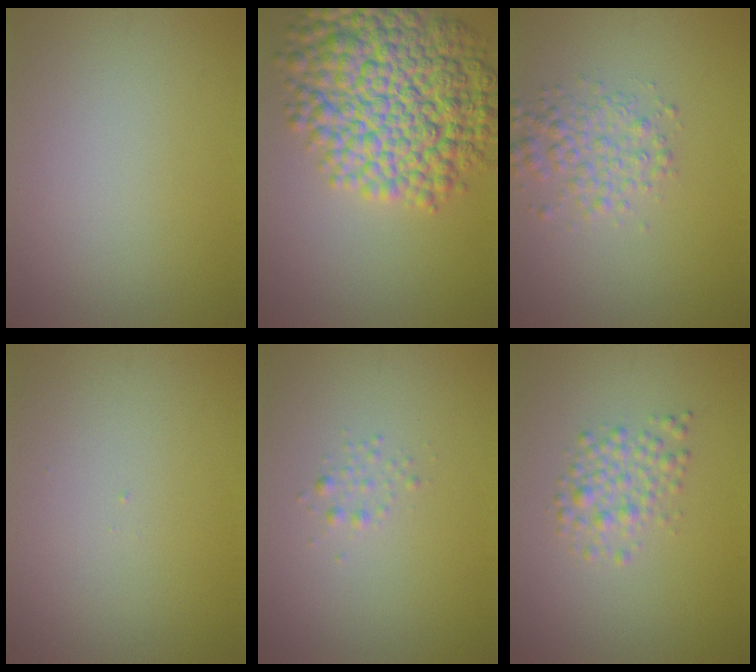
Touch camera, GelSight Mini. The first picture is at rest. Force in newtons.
{"total": 12.1, "press": 12.1, "slide": 0.2}
{"total": 2.9, "press": 2.9, "slide": 0.0}
{"total": 0.0}
{"total": 0.9, "press": 0.9, "slide": 0.0}
{"total": 2.5, "press": 2.5, "slide": 0.0}